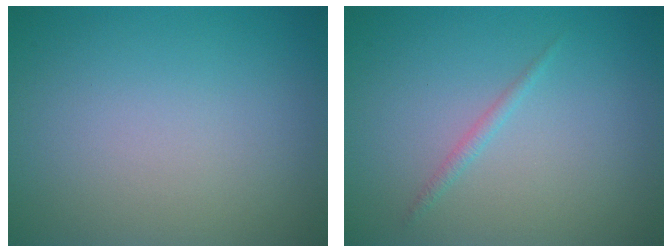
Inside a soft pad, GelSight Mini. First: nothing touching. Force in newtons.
{"total": 0.8, "press": 0.8, "slide": 0.1}